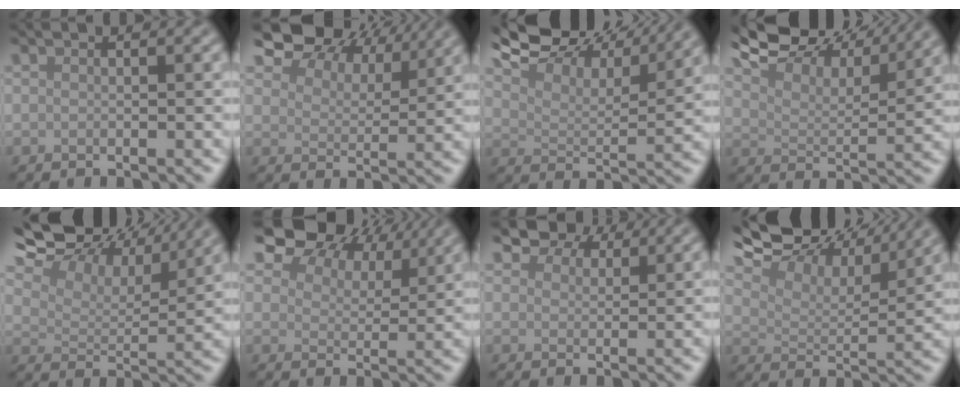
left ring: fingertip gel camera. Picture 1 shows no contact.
{"total": 9.3, "force": [7.3, 4.1, 4.1], "torque": [-0.084, 0.008, 0.110]}
{"total": 10.9, "force": [9.6, 2.6, 4.4], "torque": [-0.092, 0.011, 0.136]}
{"total": 9.5, "force": [8.5, 2.2, 3.6], "torque": [-0.080, 0.011, 0.125]}
{"total": 13.8, "force": [10.7, 5.5, 6.7], "torque": [-0.136, 0.026, 0.141]}
{"total": 11.4, "force": [8.4, 5.6, 5.3], "torque": [-0.117, 0.008, 0.136]}
{"total": 4.4, "force": [3.8, 1.8, 1.2], "torque": [-0.029, 0.005, 0.060]}
{"total": 12.8, "force": [10.5, 4.2, 6.1], "torque": [-0.126, 0.020, 0.140]}